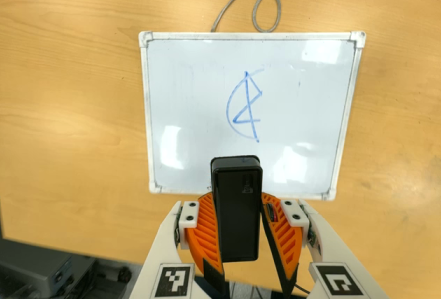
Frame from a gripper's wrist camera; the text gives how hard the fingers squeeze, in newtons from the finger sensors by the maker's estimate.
{"total": 7.4, "left": 7.9, "right": 7.0}